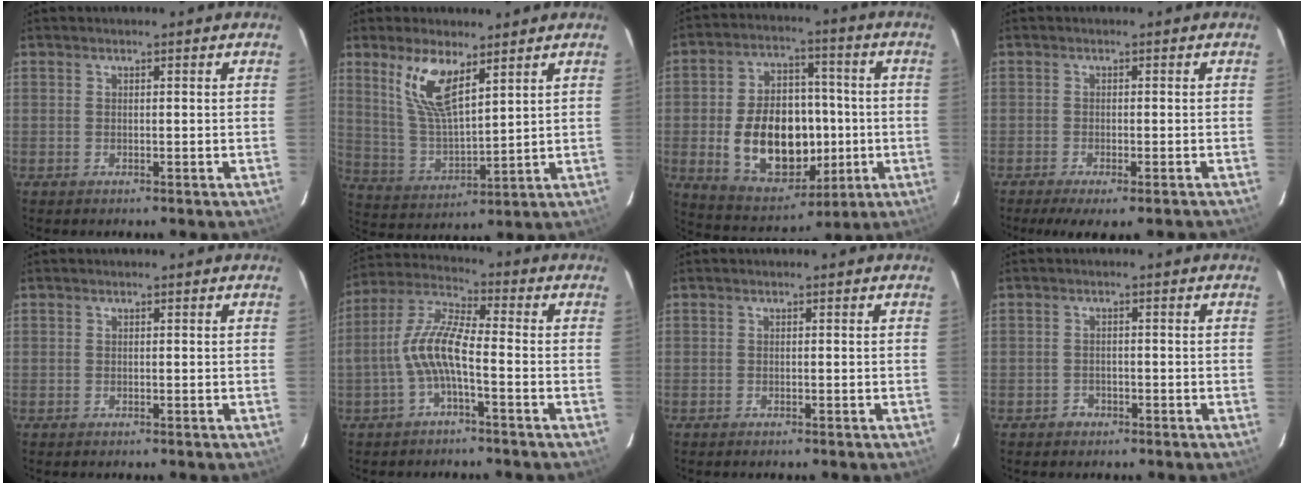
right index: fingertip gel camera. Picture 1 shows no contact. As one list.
[{"total": 11.0, "force": [6.4, 3.5, 8.1], "torque": [-0.164, 0.000, 0.138]}, {"total": 18.9, "force": [-2.8, 12.5, 13.8], "torque": [-0.273, 0.020, -0.017]}, {"total": 7.8, "force": [-6.1, 1.3, 4.6], "torque": [-0.094, -0.031, -0.089]}, {"total": 0.0}, {"total": 8.6, "force": [-2.6, 1.9, 8.0], "torque": [-0.181, 0.014, -0.049]}, {"total": 0.0}, {"total": 1.9, "force": [-1.2, 1.5, 0.2], "torque": [-0.005, 0.005, -0.016]}]